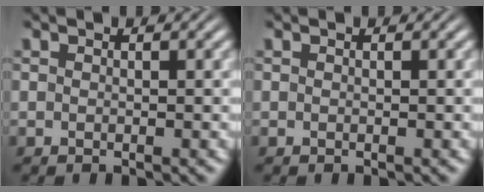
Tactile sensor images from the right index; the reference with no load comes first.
{"total": 0.0}